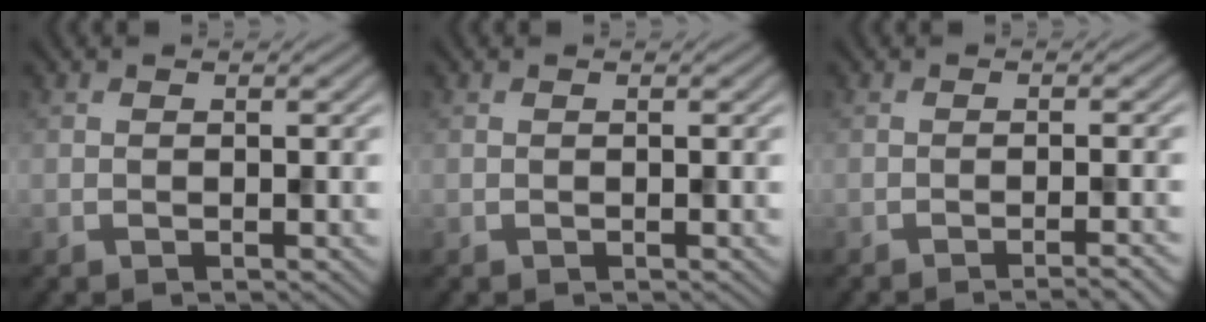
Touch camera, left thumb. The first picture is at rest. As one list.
[{"total": 0.0}, {"total": 3.1, "force": [-1.8, 0.6, 2.5], "torque": [-0.025, 0.005, -0.037]}]